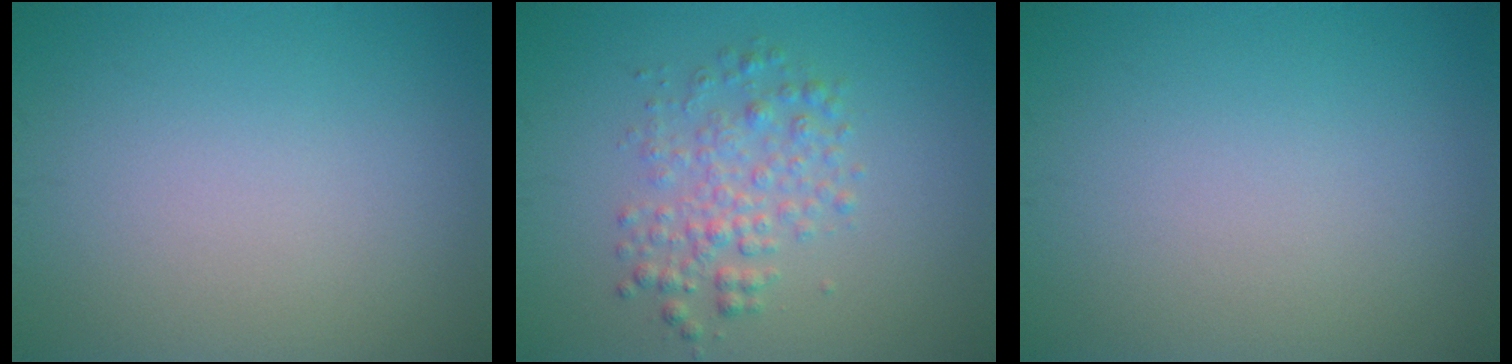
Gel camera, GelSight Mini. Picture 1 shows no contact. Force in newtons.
{"total": 3.1, "press": 3.1, "slide": 0.0}
{"total": 0.0}